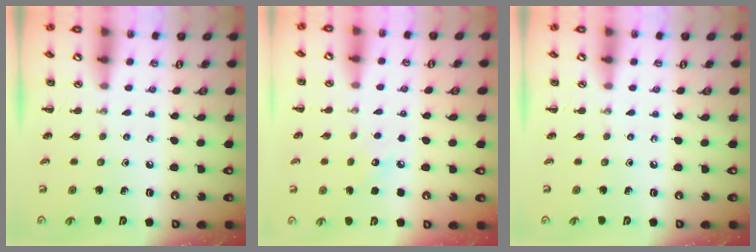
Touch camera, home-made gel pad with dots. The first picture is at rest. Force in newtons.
{"total": 3.6, "press": 3.5, "slide": 0.9}
{"total": 0.0}